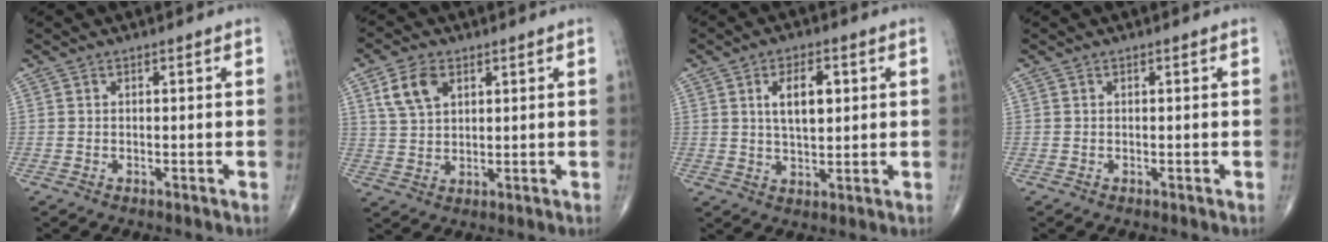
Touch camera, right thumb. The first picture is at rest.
{"total": 6.9, "force": [3.1, 4.3, 4.5], "torque": [-0.078, -0.006, 0.064]}
{"total": 7.4, "force": [2.0, 3.7, 6.1], "torque": [-0.093, -0.005, 0.039]}
{"total": 0.0}